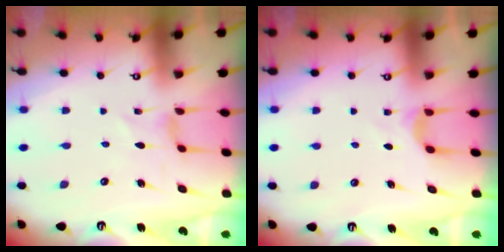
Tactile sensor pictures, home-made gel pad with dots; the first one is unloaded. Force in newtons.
{"total": 2.8, "press": 2.8, "slide": 0.4}